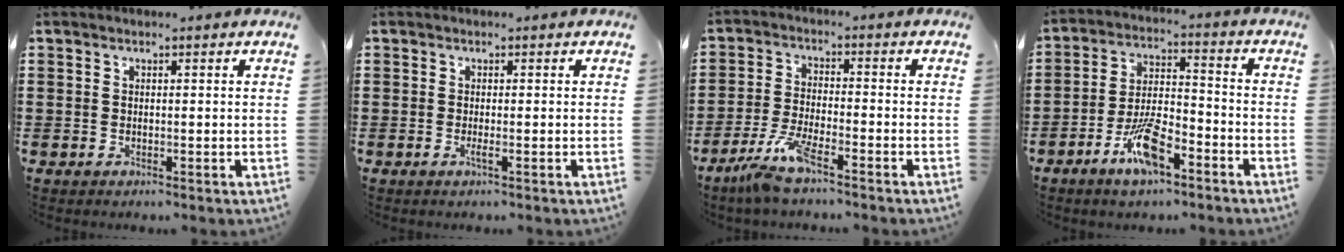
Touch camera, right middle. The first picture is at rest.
{"total": 0.8, "force": [-0.3, 0.0, 0.7], "torque": [-0.013, -0.003, -0.005]}
{"total": 6.5, "force": [-4.9, 0.8, 4.3], "torque": [-0.101, -0.012, -0.094]}
{"total": 8.4, "force": [-4.9, 2.8, 6.2], "torque": [-0.136, 0.002, -0.092]}